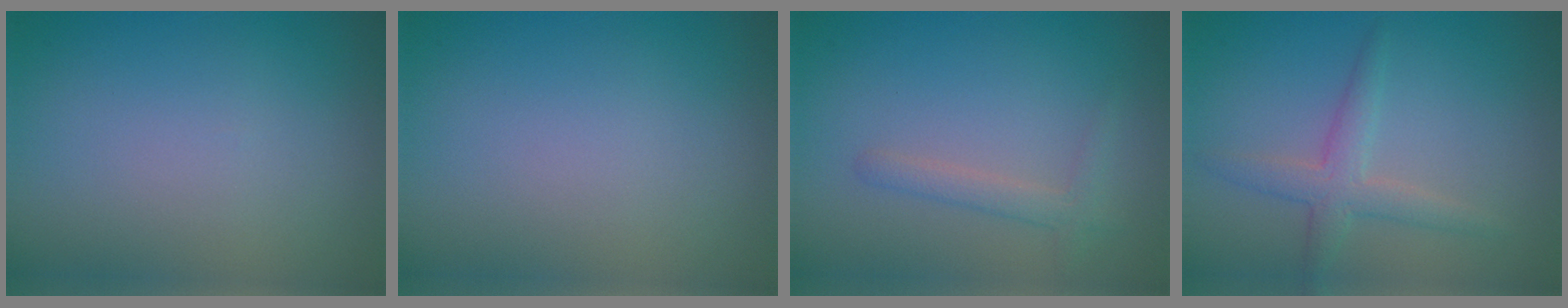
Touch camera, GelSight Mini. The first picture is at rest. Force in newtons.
{"total": 0.0}
{"total": 1.7, "press": 1.7, "slide": 0.1}
{"total": 2.6, "press": 2.6, "slide": 0.1}